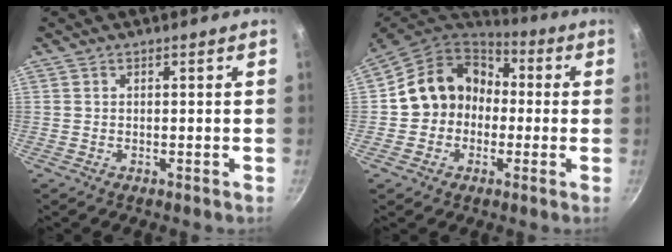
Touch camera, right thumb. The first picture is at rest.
{"total": 14.6, "force": [-1.0, 12.4, 7.7], "torque": [-0.100, 0.040, -0.029]}